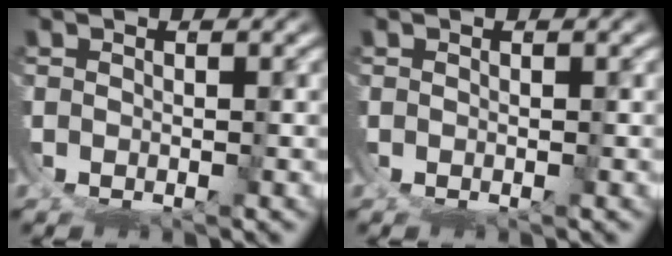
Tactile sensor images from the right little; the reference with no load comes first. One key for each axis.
{"total": 0.0}